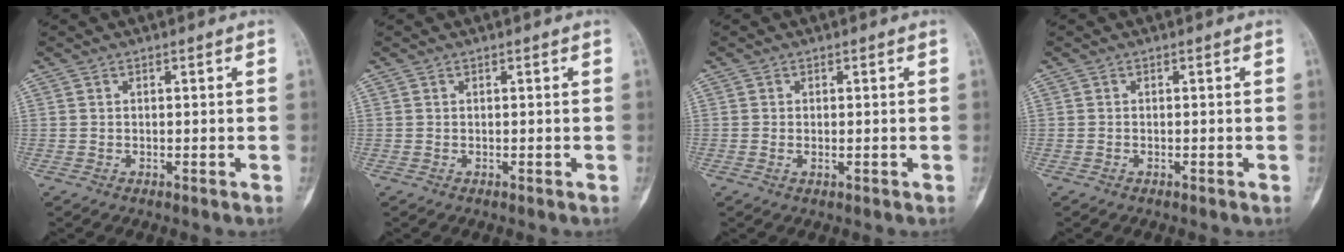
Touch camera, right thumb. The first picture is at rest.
{"total": 0.0}
{"total": 1.0, "force": [-0.1, 0.5, 0.8], "torque": [-0.016, 0.004, -0.001]}
{"total": 0.0}